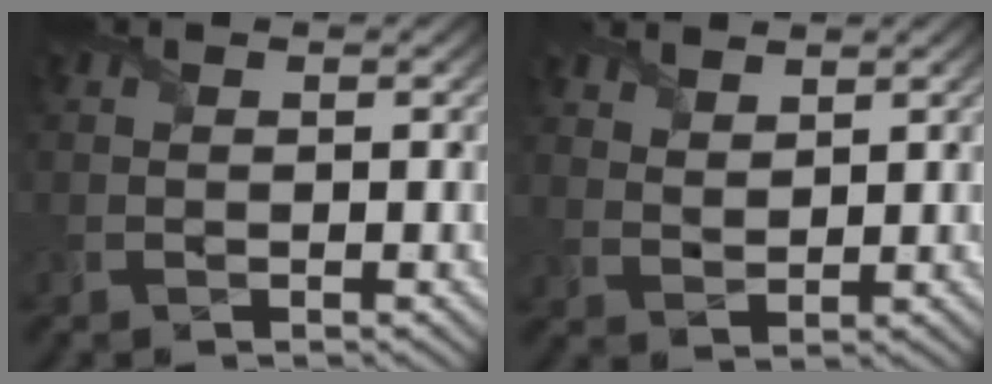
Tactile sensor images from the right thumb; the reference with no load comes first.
{"total": 3.1, "force": [2.5, 1.5, 1.1], "torque": [-0.030, -0.001, 0.051]}